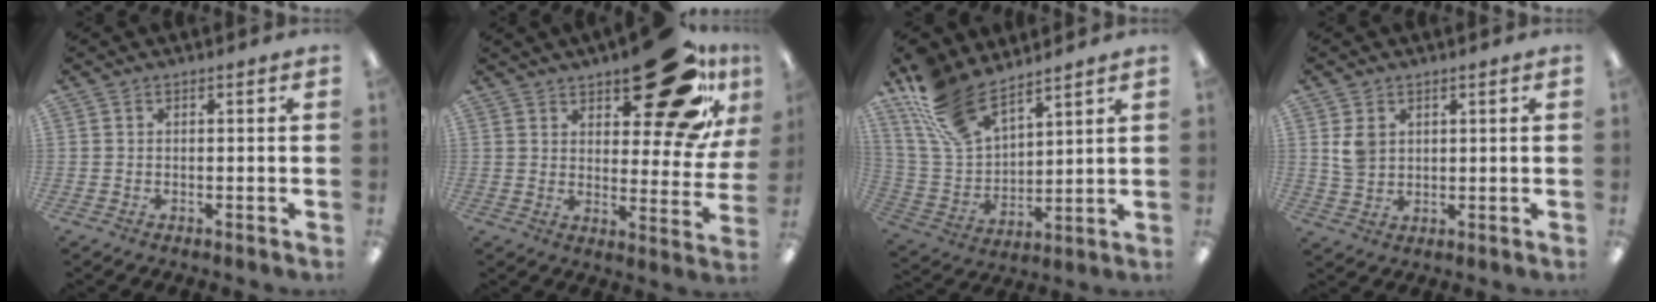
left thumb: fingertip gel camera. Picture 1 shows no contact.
{"total": 23.1, "force": [14.4, 9.5, 15.4], "torque": [-0.197, -0.080, 0.234]}
{"total": 16.5, "force": [12.5, 7.4, 7.8], "torque": [-0.191, -0.055, 0.235]}
{"total": 4.8, "force": [1.9, 3.8, 2.3], "torque": [-0.035, 0.002, 0.035]}